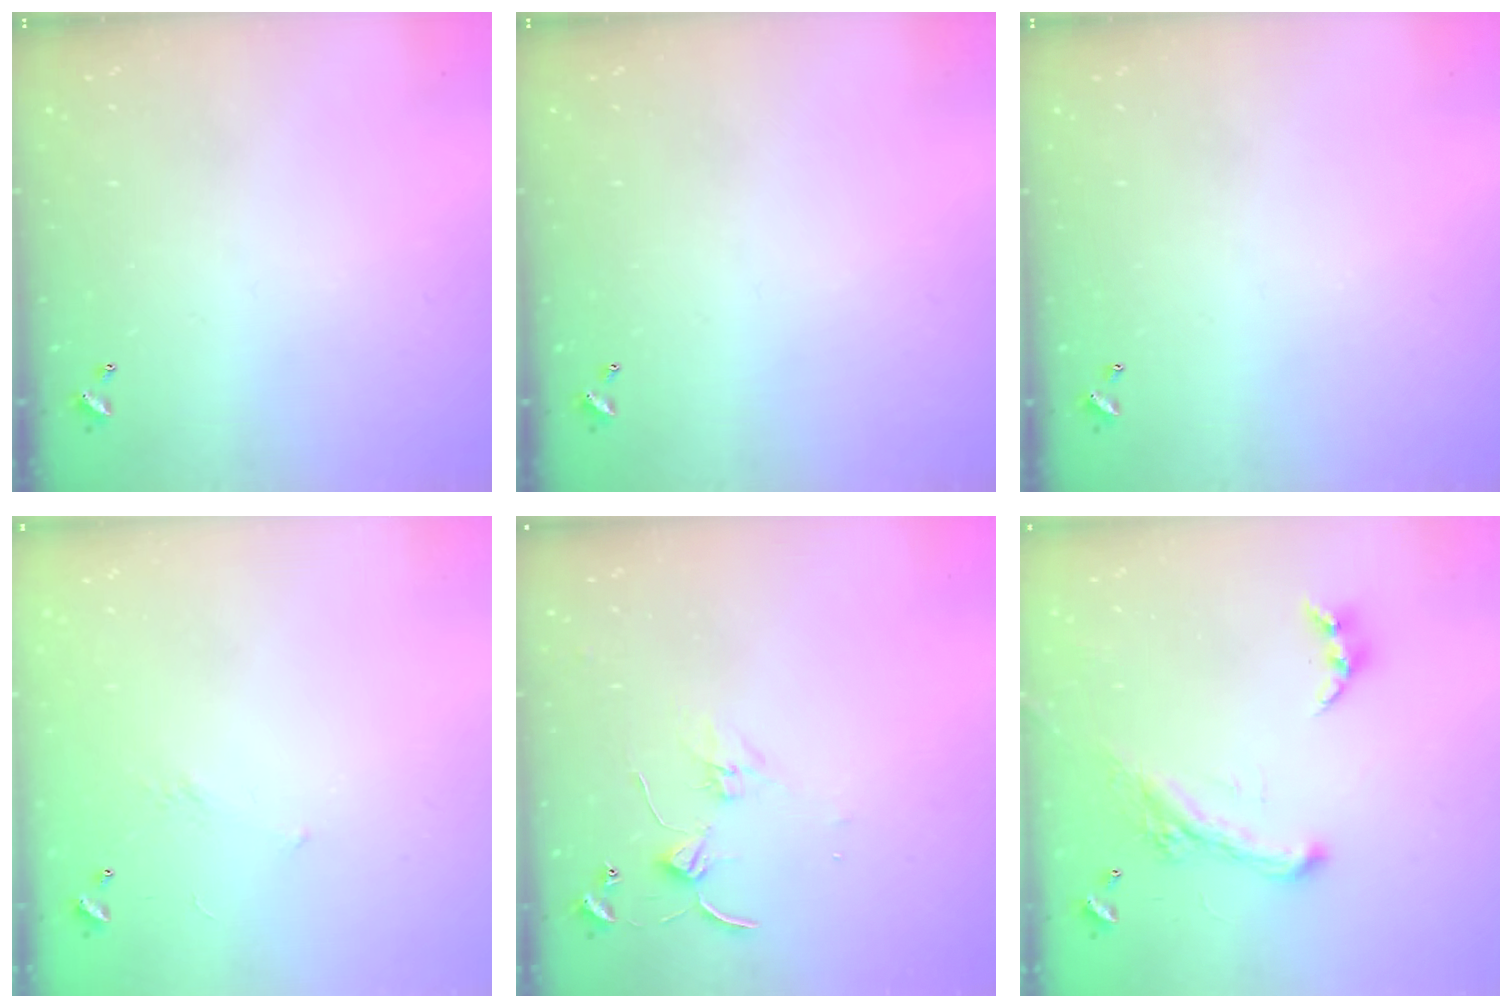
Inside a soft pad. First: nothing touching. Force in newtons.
{"total": 0.0}
{"total": 0.0}
{"total": 4.5, "press": 4.3, "slide": 1.0}
{"total": 1.4, "press": 1.3, "slide": 0.2}
{"total": 3.4, "press": 3.1, "slide": 1.4}